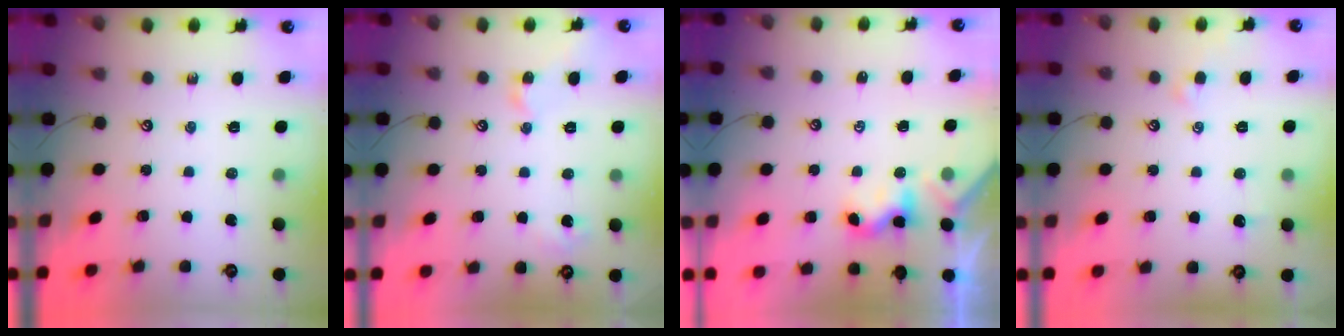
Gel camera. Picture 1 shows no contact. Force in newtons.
{"total": 3.4, "press": 3.3, "slide": 0.5}
{"total": 2.3, "press": 2.3, "slide": 0.1}
{"total": 2.5, "press": 2.5, "slide": 0.4}